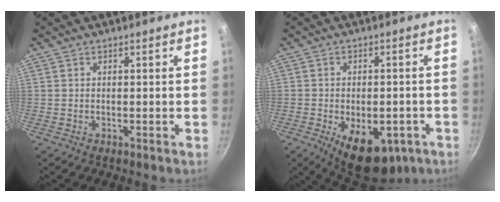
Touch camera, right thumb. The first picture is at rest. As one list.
[{"total": 14.0, "force": [-6.1, 7.6, 10.0], "torque": [-0.141, 0.005, -0.073]}]